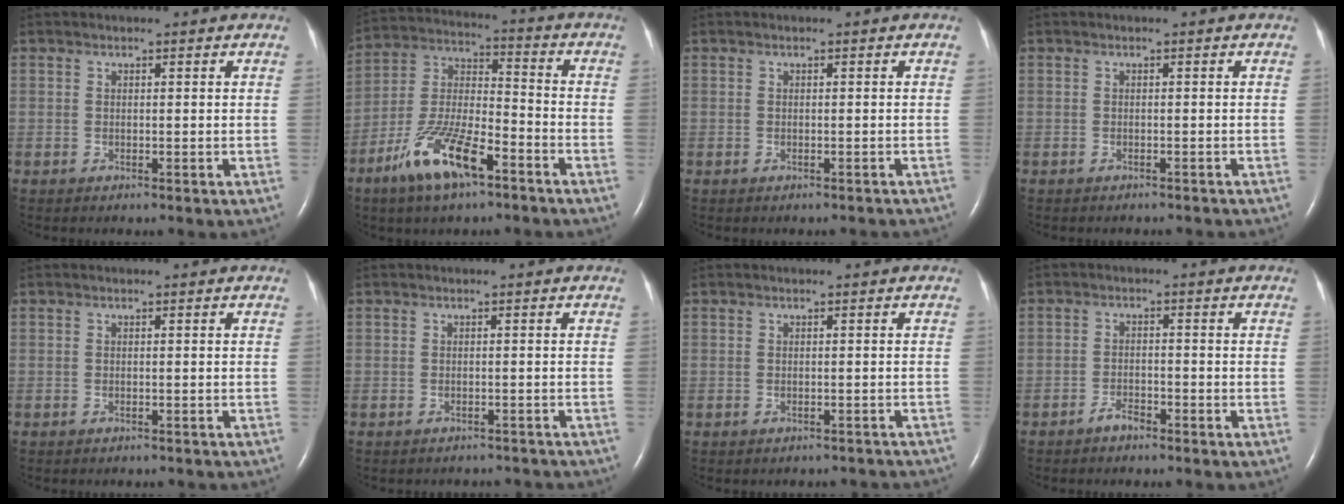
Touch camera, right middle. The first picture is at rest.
{"total": 13.2, "force": [-7.7, 3.8, 10.1], "torque": [-0.210, -0.002, -0.141]}
{"total": 2.1, "force": [-1.9, 0.6, 0.8], "torque": [-0.014, -0.005, -0.019]}
{"total": 3.1, "force": [-2.9, 0.8, 0.9], "torque": [-0.019, -0.004, -0.032]}
{"total": 2.0, "force": [-1.8, 0.6, 0.6], "torque": [-0.017, -0.004, -0.018]}
{"total": 5.1, "force": [-4.7, 1.8, 0.6], "torque": [-0.009, 0.001, -0.047]}
{"total": 5.1, "force": [-4.6, 1.8, 1.1], "torque": [-0.013, 0.005, -0.044]}
{"total": 2.2, "force": [-1.8, 0.8, 0.9], "torque": [-0.018, 0.001, -0.032]}